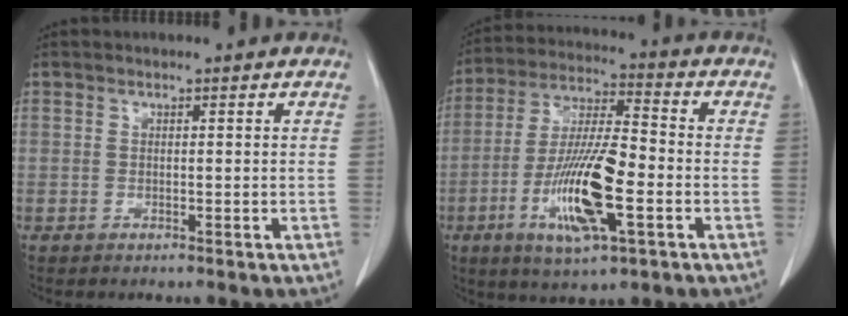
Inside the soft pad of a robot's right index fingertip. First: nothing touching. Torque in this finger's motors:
{"motor_torque": [2.14, 0.00, 0.49, 0.19]}